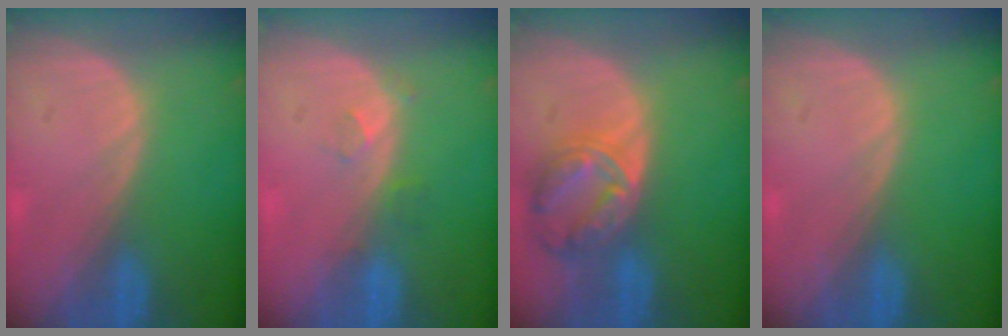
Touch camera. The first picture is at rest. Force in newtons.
{"total": 2.3, "press": 2.0, "slide": 1.1}
{"total": 8.3, "press": 7.1, "slide": 4.2}
{"total": 0.0}